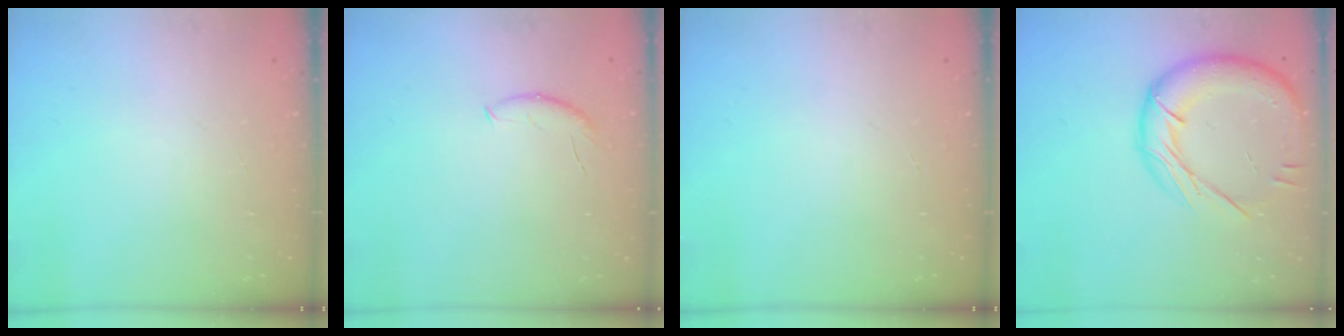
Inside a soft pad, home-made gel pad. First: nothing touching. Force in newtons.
{"total": 6.5, "press": 6.4, "slide": 0.8}
{"total": 0.0}
{"total": 18.0, "press": 17.9, "slide": 2.2}